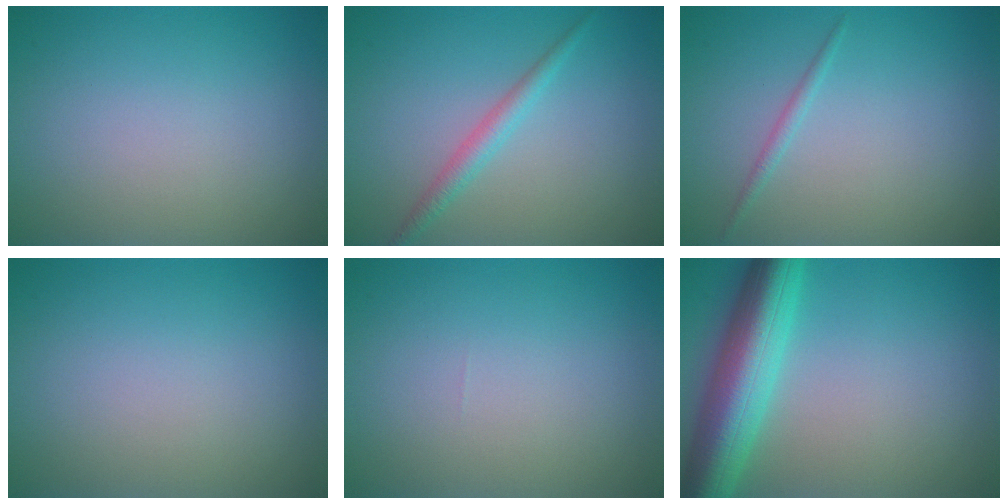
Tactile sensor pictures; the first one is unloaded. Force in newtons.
{"total": 1.9, "press": 1.9, "slide": 0.0}
{"total": 0.9, "press": 0.9, "slide": 0.0}
{"total": 0.0}
{"total": 0.0}
{"total": 8.5, "press": 8.5, "slide": 0.4}